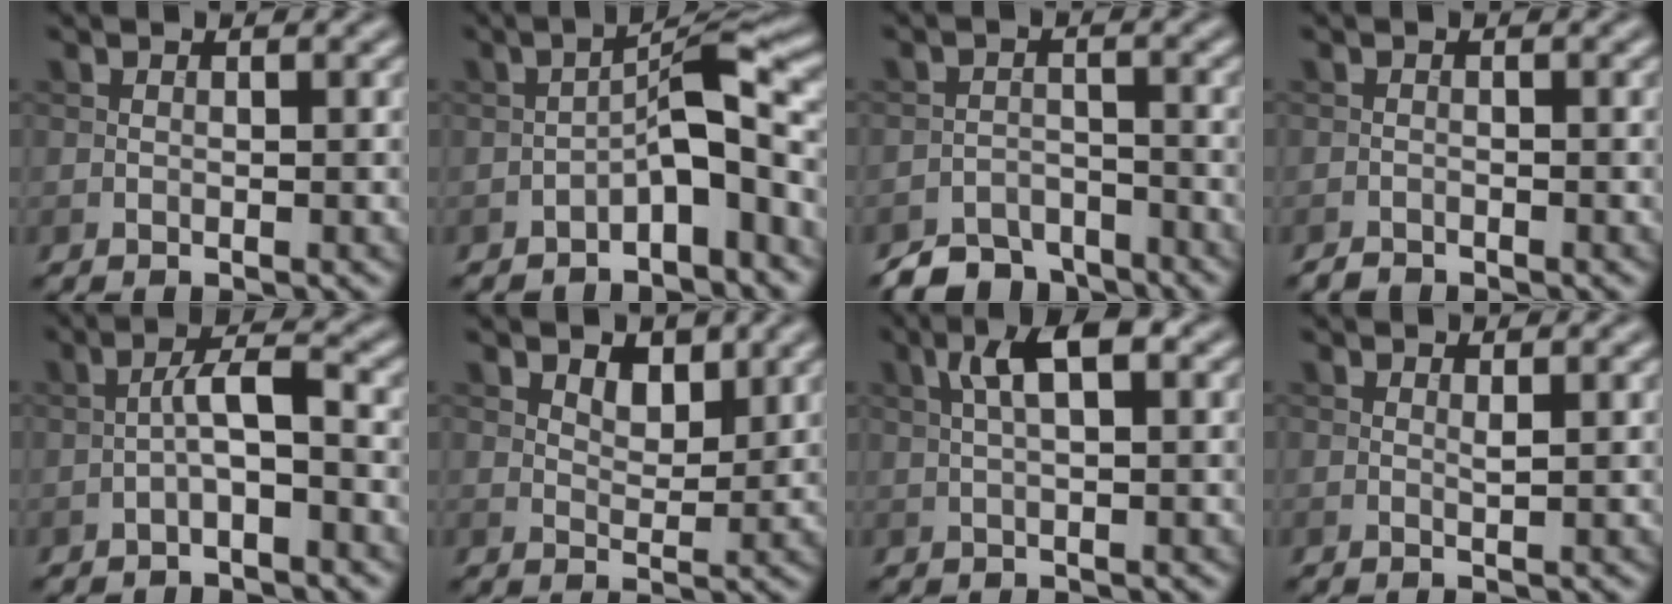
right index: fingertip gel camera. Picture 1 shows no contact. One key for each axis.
{"total": 4.9, "fx": -2.3, "fy": 1.2, "fz": 4.1, "tx": -0.064, "ty": 0.027, "tz": -0.043}
{"total": 4.6, "fx": -4.2, "fy": 1.7, "fz": 0.8, "tx": -0.005, "ty": -0.003, "tz": -0.080}
{"total": 0.8, "fx": -0.8, "fy": 0.2, "fz": 0.0, "tx": 0.003, "ty": -0.002, "tz": -0.017}
{"total": 2.9, "fx": -1.1, "fy": 0.6, "fz": 2.7, "tx": -0.051, "ty": 0.016, "tz": -0.026}
{"total": 2.3, "fx": 1.5, "fy": 1.2, "fz": 1.3, "tx": -0.024, "ty": -0.004, "tz": 0.025}
{"total": 4.0, "fx": 1.3, "fy": 1.1, "fz": 3.6, "tx": -0.069, "ty": 0.012, "tz": 0.022}
{"total": 0.6, "fx": 0.3, "fy": 0.0, "fz": 0.5, "tx": -0.007, "ty": -0.002, "tz": 0.005}